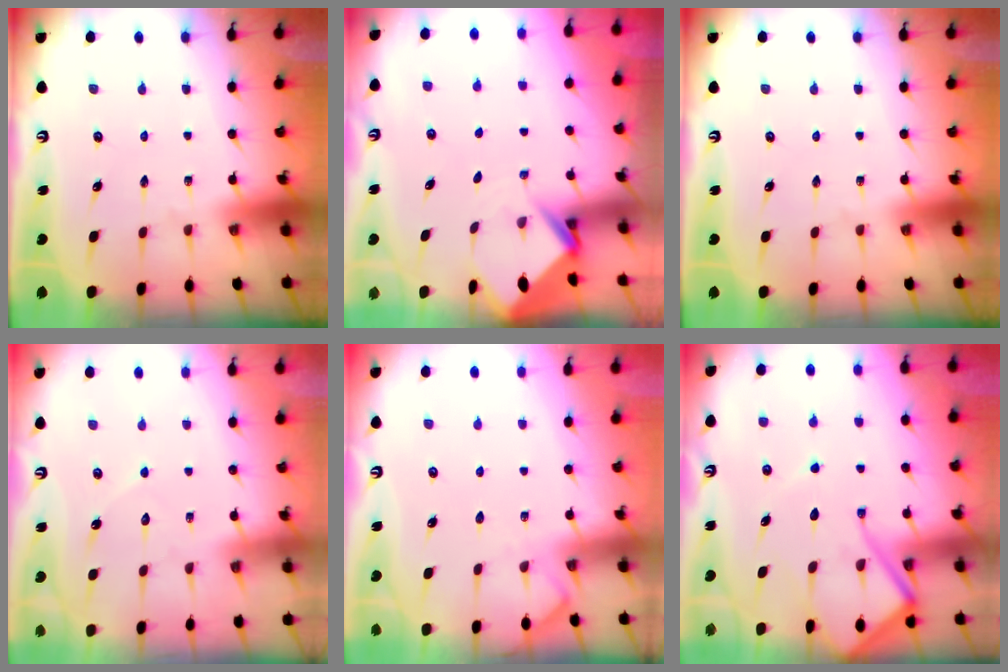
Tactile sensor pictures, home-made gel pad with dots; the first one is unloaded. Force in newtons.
{"total": 3.9, "press": 3.9, "slide": 0.2}
{"total": 0.0}
{"total": 4.9, "press": 4.9, "slide": 0.4}
{"total": 3.2, "press": 3.2, "slide": 0.6}
{"total": 14.6, "press": 14.5, "slide": 1.4}